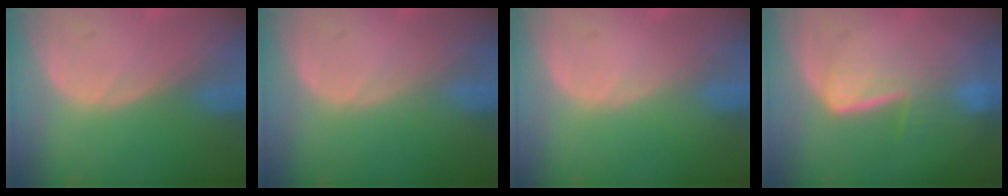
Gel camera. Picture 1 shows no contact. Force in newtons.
{"total": 0.0}
{"total": 0.0}
{"total": 6.7, "press": 5.7, "slide": 3.6}